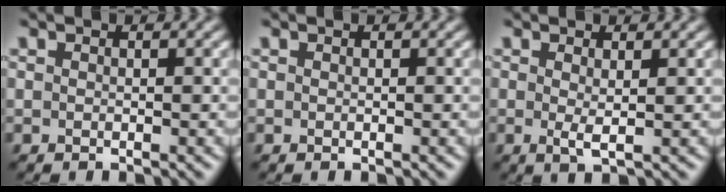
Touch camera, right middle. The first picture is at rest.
{"total": 0.0}
{"total": 1.3, "force": [0.2, 0.2, 1.3], "torque": [-0.023, -0.004, 0.004]}